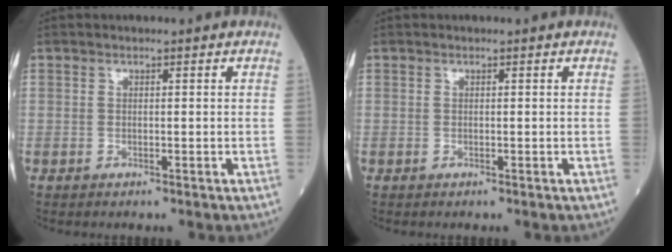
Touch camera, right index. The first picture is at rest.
{"total": 0.0}